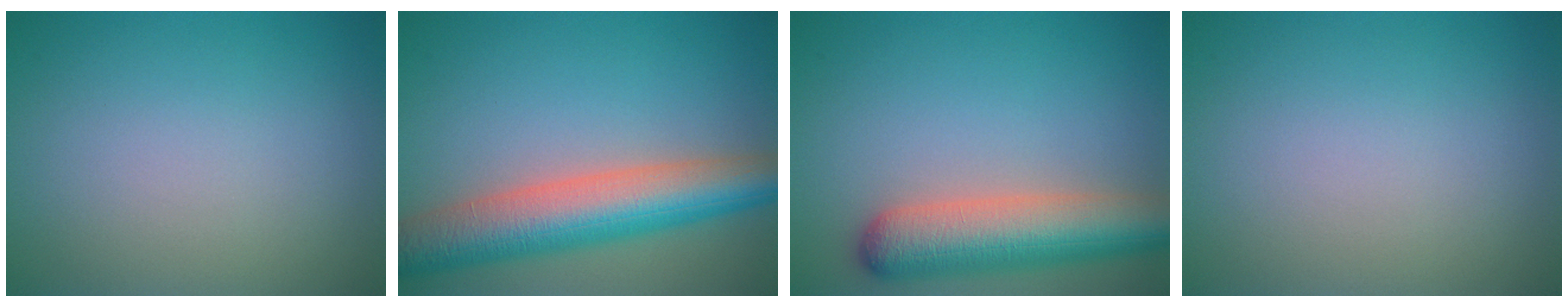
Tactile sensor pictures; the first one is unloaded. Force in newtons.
{"total": 8.7, "press": 8.7, "slide": 0.5}
{"total": 7.5, "press": 7.5, "slide": 0.6}
{"total": 0.0}